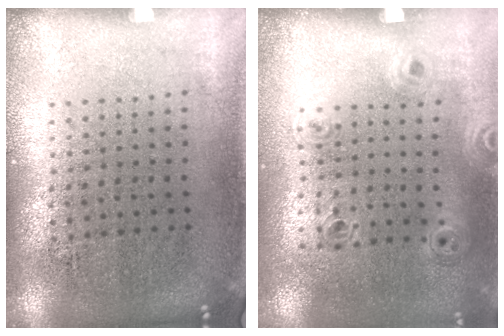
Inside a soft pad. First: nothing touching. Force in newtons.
{"total": 0.9, "press": 0.8, "slide": 0.3}